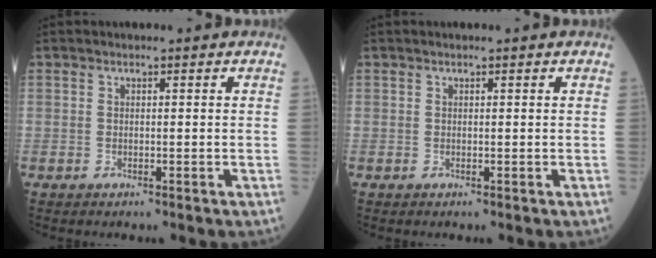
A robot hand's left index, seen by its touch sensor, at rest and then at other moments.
{"total": 0.8, "force": [0.7, -0.1, 0.4], "torque": [-0.008, 0.008, 0.013]}